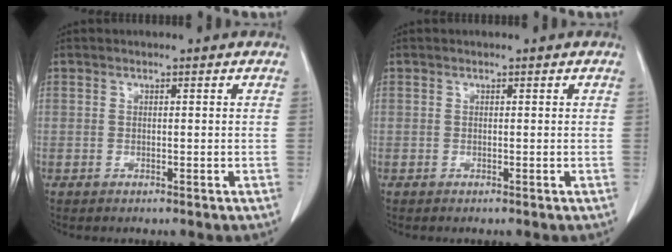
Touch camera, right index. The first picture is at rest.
{"total": 0.0}